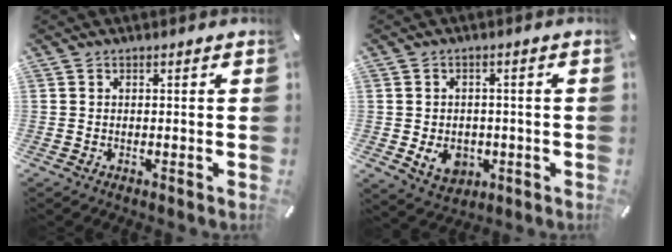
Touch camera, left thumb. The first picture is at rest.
{"total": 6.9, "force": [-1.5, 5.8, 3.5], "torque": [-0.056, 0.002, -0.027]}